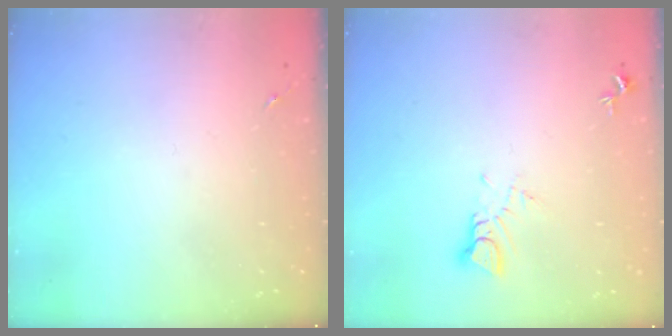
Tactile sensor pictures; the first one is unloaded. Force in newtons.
{"total": 4.0, "press": 4.0, "slide": 0.3}